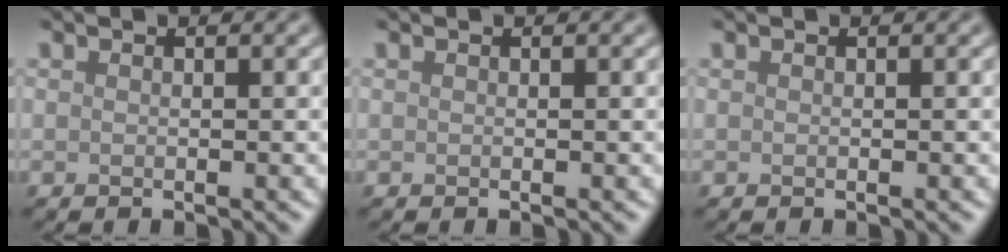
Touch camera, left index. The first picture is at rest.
{"total": 0.0}
{"total": 0.0}